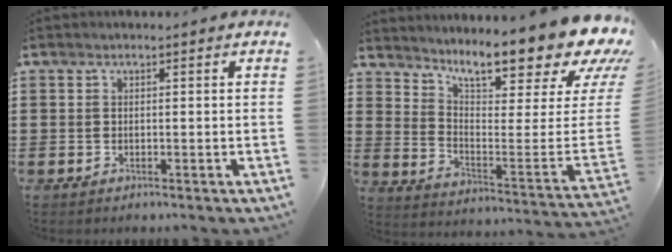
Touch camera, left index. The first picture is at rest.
{"total": 12.8, "force": [10.4, 1.8, 7.2], "torque": [-0.120, -0.096, 0.170]}